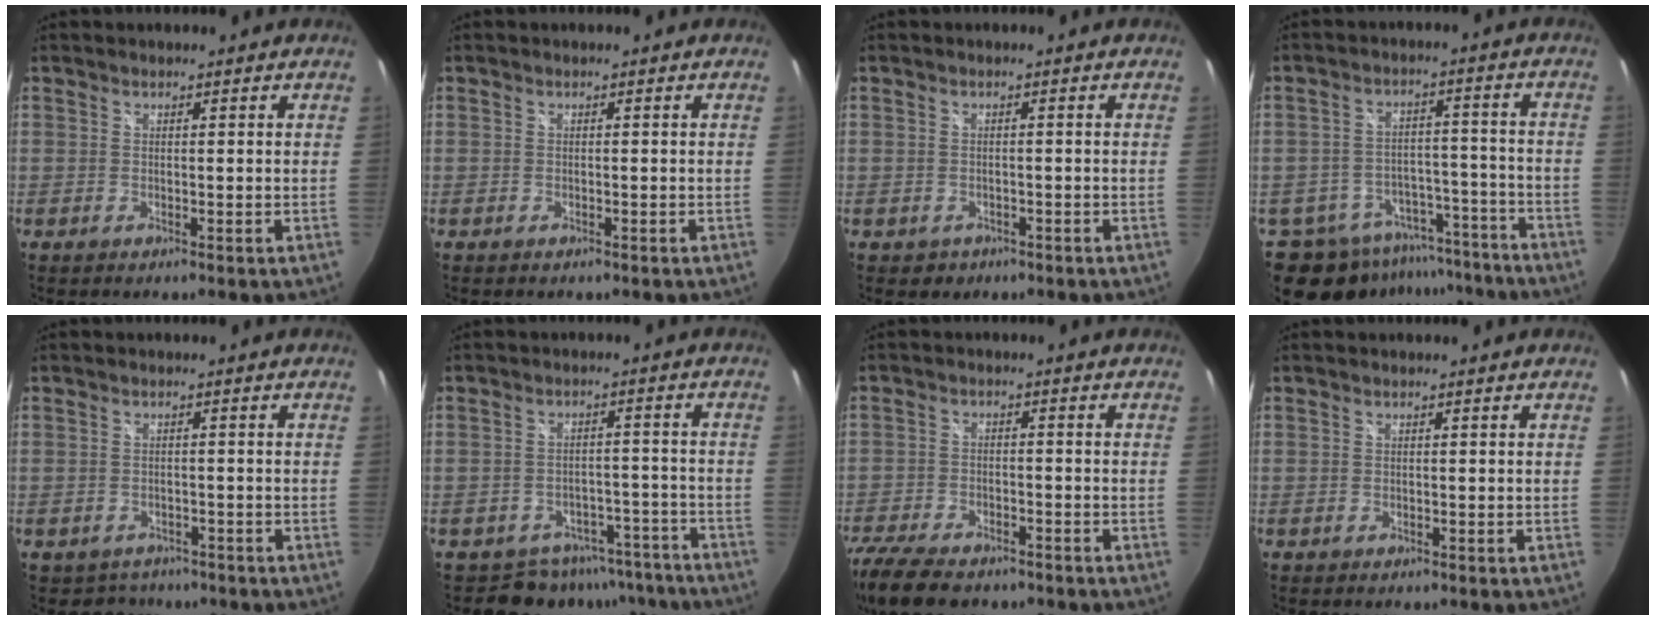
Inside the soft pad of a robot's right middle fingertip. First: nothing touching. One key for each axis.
{"total": 0.6, "fx": -0.4, "fy": 0.4, "fz": 0.1, "tx": -0.002, "ty": -0.002, "tz": -0.007}
{"total": 2.4, "fx": -1.1, "fy": 2.1, "fz": 0.7, "tx": -0.020, "ty": -0.001, "tz": -0.010}
{"total": 18.1, "fx": -14.6, "fy": 9.3, "fz": 5.5, "tx": -0.133, "ty": 0.027, "tz": -0.192}
{"total": 4.1, "fx": -3.0, "fy": 2.8, "fz": 0.3, "tx": -0.013, "ty": 0.000, "tz": -0.040}
{"total": 10.2, "fx": -8.5, "fy": 5.5, "fz": 1.2, "tx": -0.014, "ty": 0.025, "tz": -0.098}
{"total": 13.5, "fx": -10.4, "fy": 5.6, "fz": 6.5, "tx": -0.172, "ty": -0.033, "tz": -0.182}
{"total": 0.0}